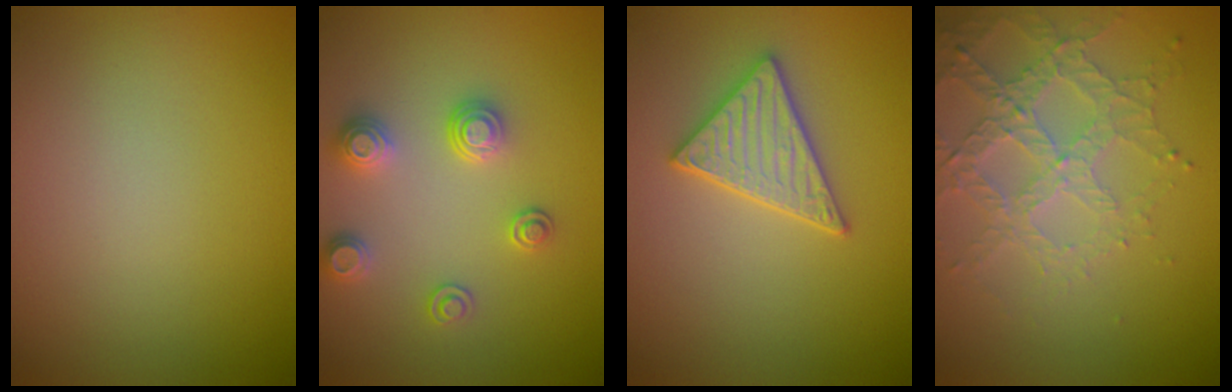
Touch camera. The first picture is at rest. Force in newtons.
{"total": 2.6, "press": 2.6, "slide": 0.4}
{"total": 3.3, "press": 3.1, "slide": 1.2}
{"total": 3.4, "press": 3.4, "slide": 0.6}